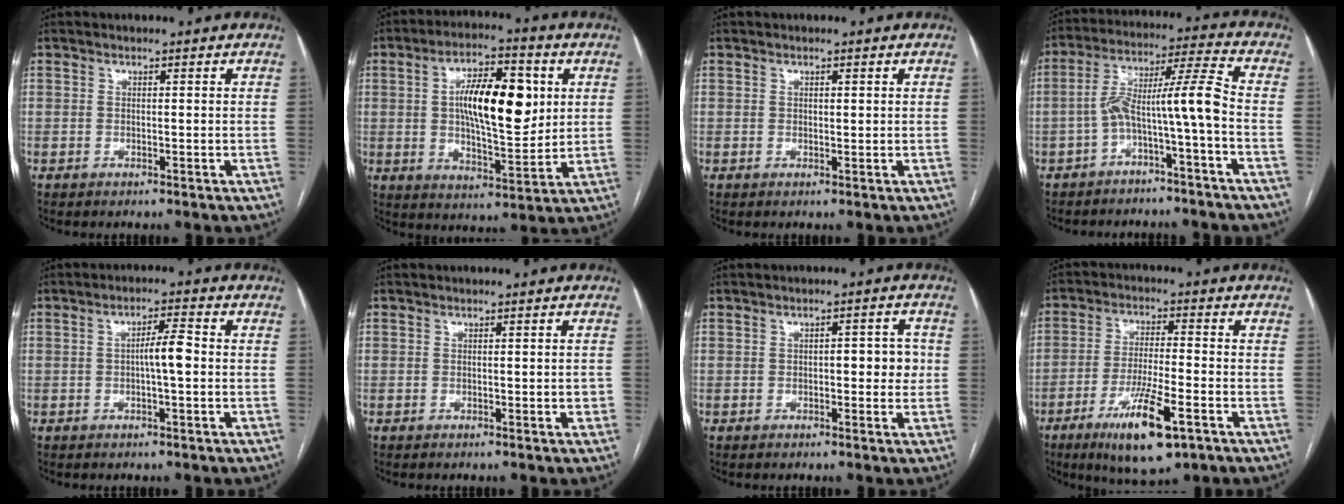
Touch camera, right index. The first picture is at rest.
{"total": 14.3, "force": [2.8, 4.7, 13.2], "torque": [-0.222, 0.011, 0.044]}
{"total": 0.8, "force": [0.3, 0.3, 0.7], "torque": [-0.010, -0.001, 0.005]}
{"total": 9.4, "force": [-3.0, -0.5, 8.9], "torque": [-0.153, 0.042, -0.052]}
{"total": 4.2, "force": [-0.3, 0.4, 4.1], "torque": [-0.069, 0.008, -0.006]}
{"total": 1.2, "force": [-0.2, 0.4, 1.1], "torque": [-0.016, 0.001, -0.001]}
{"total": 4.3, "force": [0.0, 1.8, 3.9], "torque": [-0.043, 0.012, -0.001]}
{"total": 12.0, "force": [-6.2, 2.1, 10.1], "torque": [-0.184, -0.021, -0.101]}